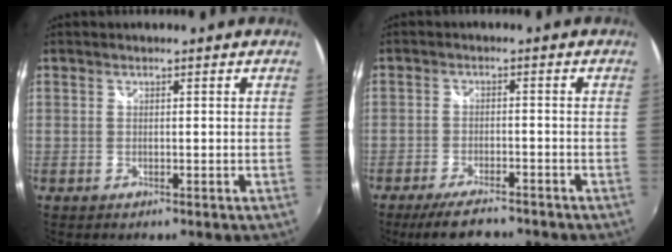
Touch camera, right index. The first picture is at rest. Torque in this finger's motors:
{"motor_torque": [0.71, -0.61, 0.30, 0.03]}